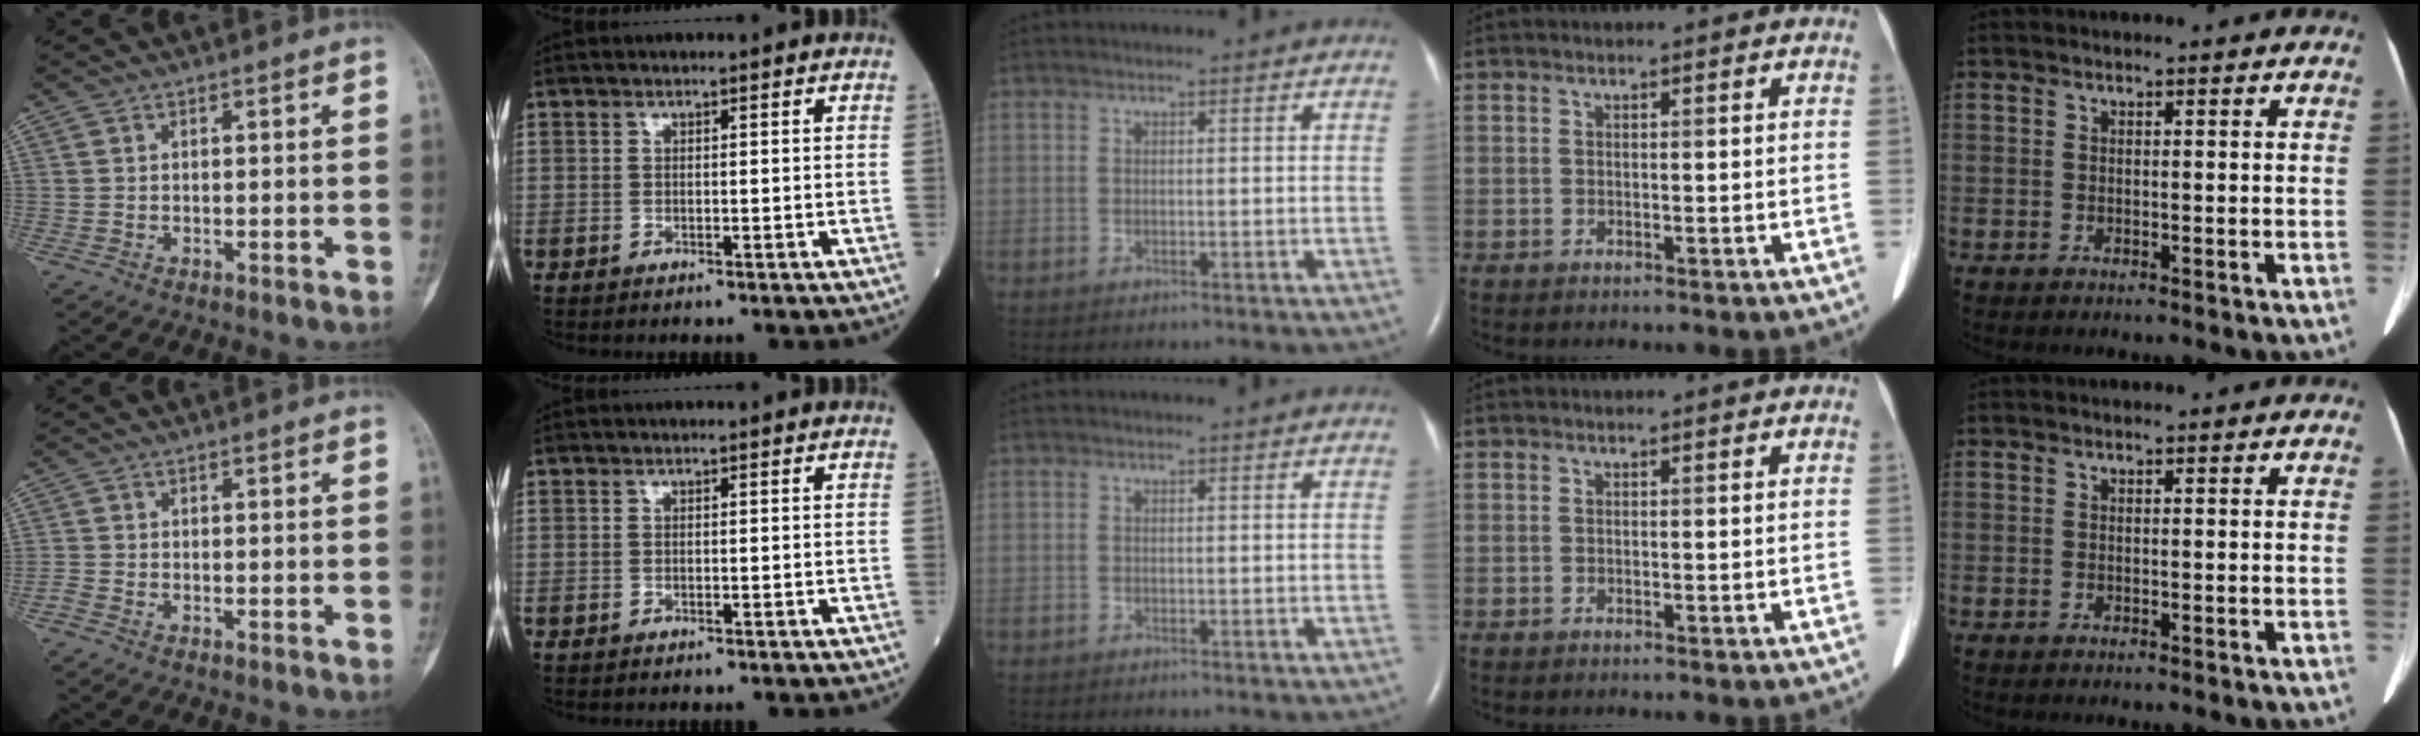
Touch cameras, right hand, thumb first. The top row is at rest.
{"thumb": {"total": 0.9, "force": [-0.7, 0.5, 0.4], "torque": [-0.012, -0.001, -0.020]}}